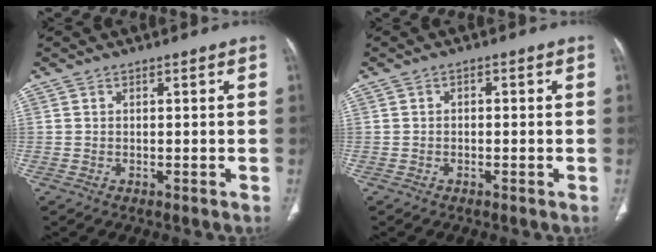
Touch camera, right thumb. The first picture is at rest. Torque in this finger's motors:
{"motor_torque": [-0.16, -0.02, -0.29, 0.24, 0.03]}